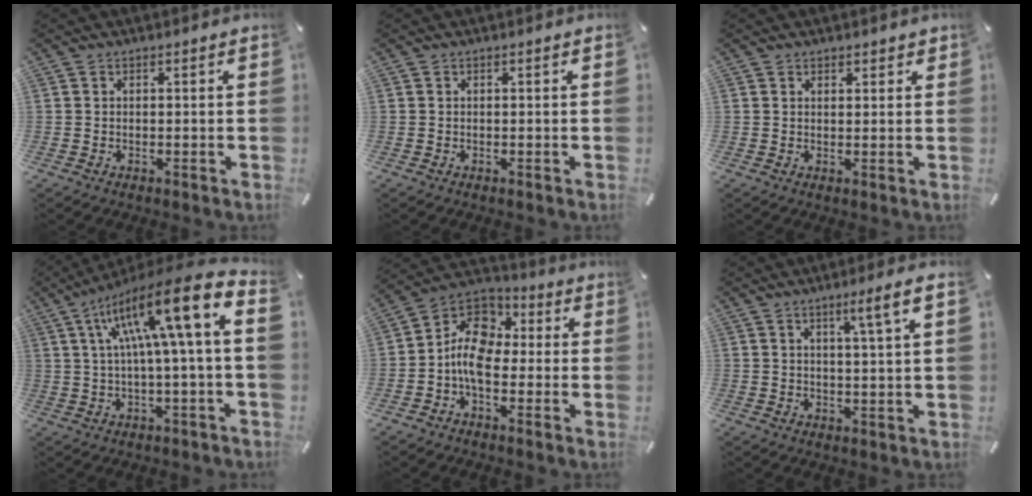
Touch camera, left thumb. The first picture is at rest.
{"total": 0.0}
{"total": 1.5, "force": [1.1, 1.1, 0.2], "torque": [0.002, -0.001, 0.018]}
{"total": 18.2, "force": [6.2, 2.6, 16.9], "torque": [-0.310, -0.036, 0.085]}
{"total": 10.2, "force": [-2.9, 7.0, 6.8], "torque": [-0.157, 0.010, -0.058]}
{"total": 6.3, "force": [2.9, 0.1, 5.6], "torque": [-0.097, -0.005, 0.043]}